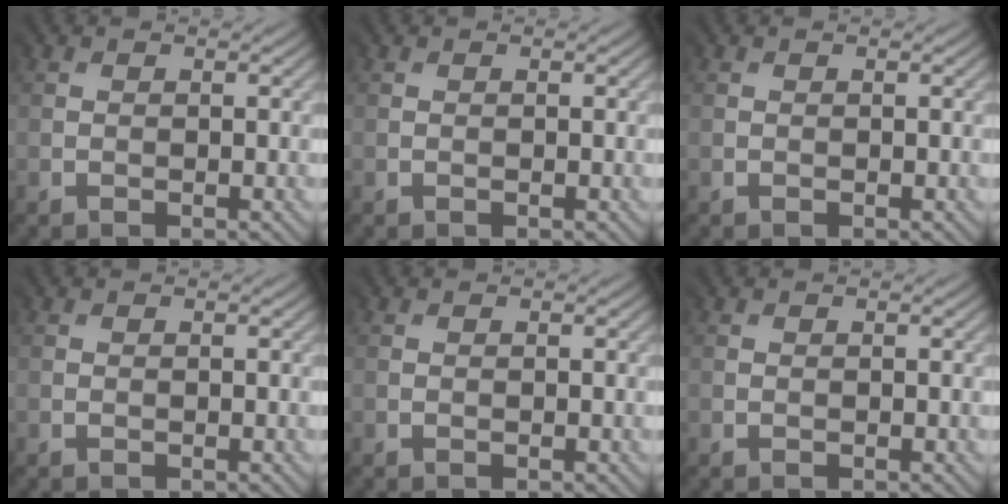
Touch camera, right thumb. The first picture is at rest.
{"total": 0.0}
{"total": 0.0}
{"total": 0.0}
{"total": 0.0}
{"total": 0.0}